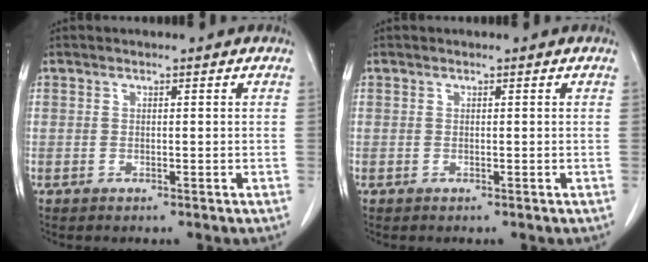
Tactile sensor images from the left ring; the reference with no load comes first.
{"total": 0.0}